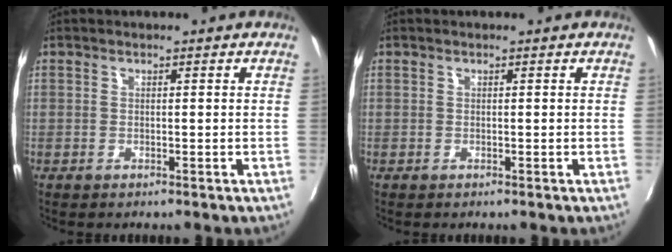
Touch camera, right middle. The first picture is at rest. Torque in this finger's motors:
{"motor_torque": [-0.08, 0.25, 0.01, 0.01]}